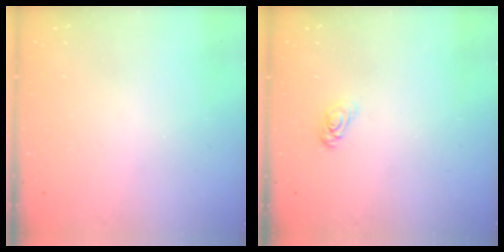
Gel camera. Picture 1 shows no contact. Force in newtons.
{"total": 5.4, "press": 5.4, "slide": 0.4}